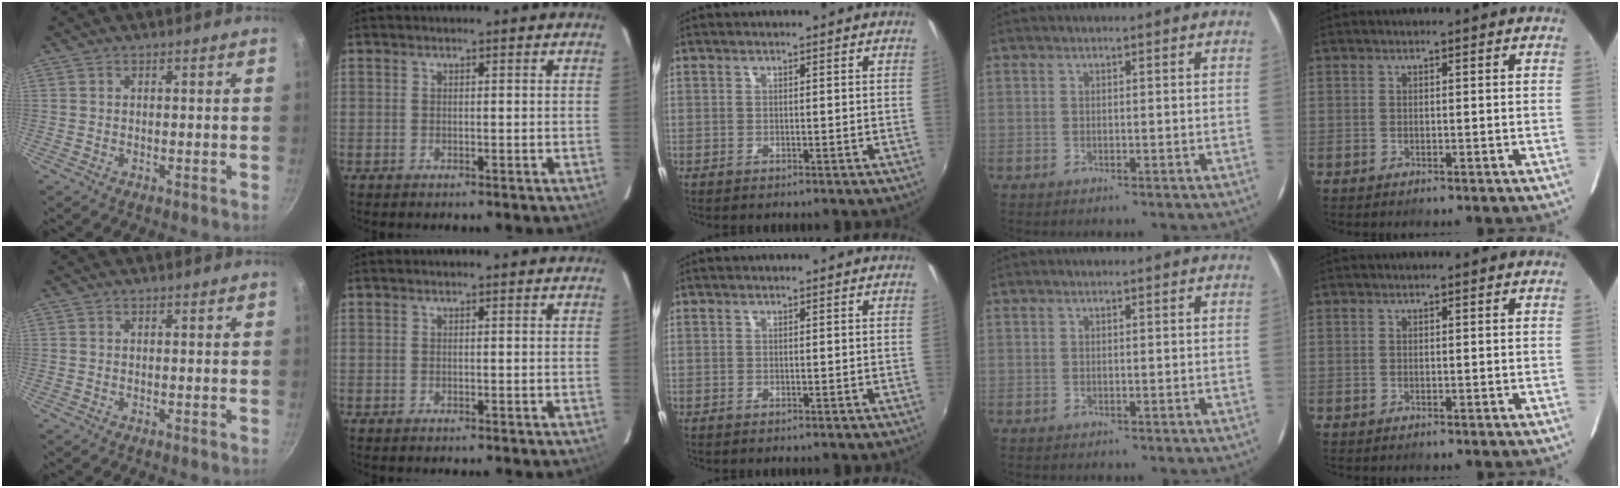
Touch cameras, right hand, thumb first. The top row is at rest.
{}